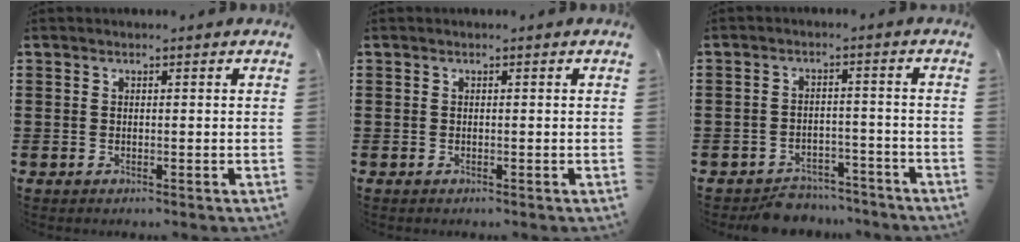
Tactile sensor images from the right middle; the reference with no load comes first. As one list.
[{"total": 0.0}, {"total": 4.1, "force": [-4.0, 1.1, 0.3], "torque": [-0.008, 0.009, -0.081]}]